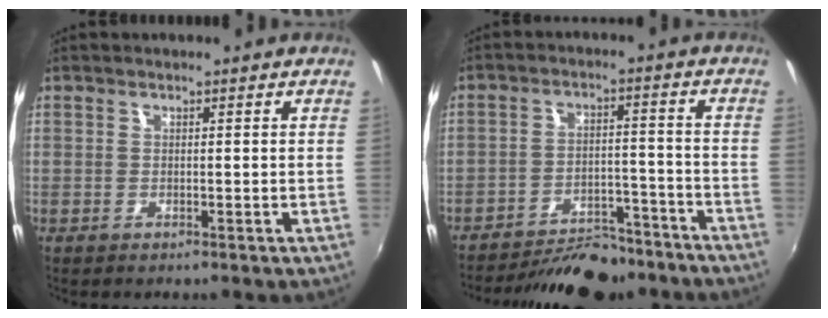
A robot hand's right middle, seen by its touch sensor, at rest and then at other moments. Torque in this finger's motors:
{"motor_torque": [1.07, -1.07, 0.22, 0.08]}